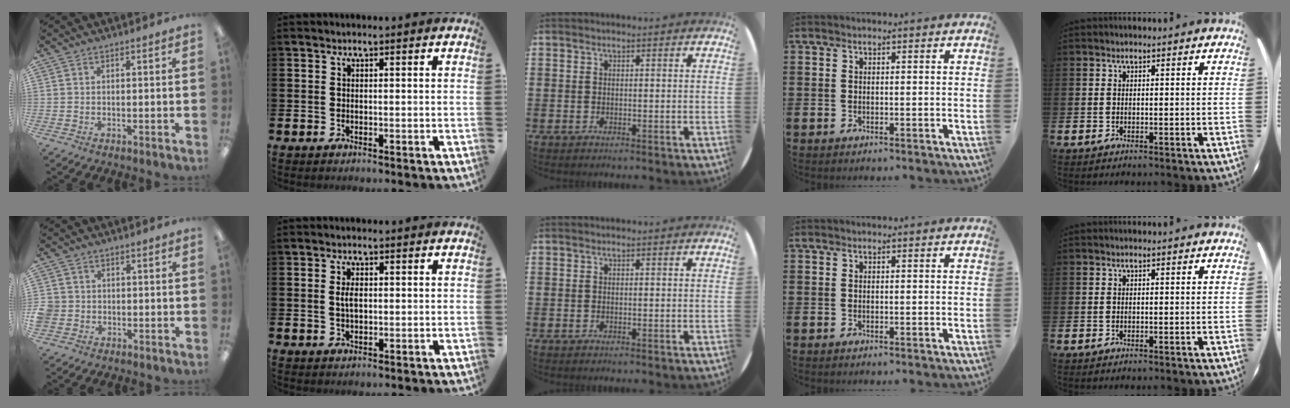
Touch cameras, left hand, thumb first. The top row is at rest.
{"thumb": {"total": 3.3, "force": [-0.5, 3.2, 0.7], "torque": [-0.013, 0.005, -0.008]}, "index": {"total": 2.3, "force": [0.3, 1.1, 2.0], "torque": [-0.032, 0.002, 0.002]}}